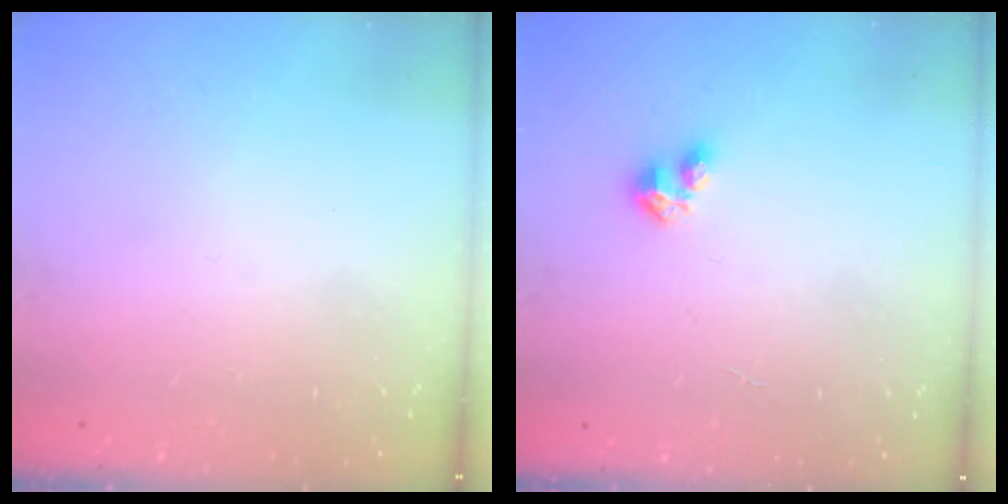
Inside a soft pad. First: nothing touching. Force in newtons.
{"total": 3.2, "press": 3.2, "slide": 0.3}